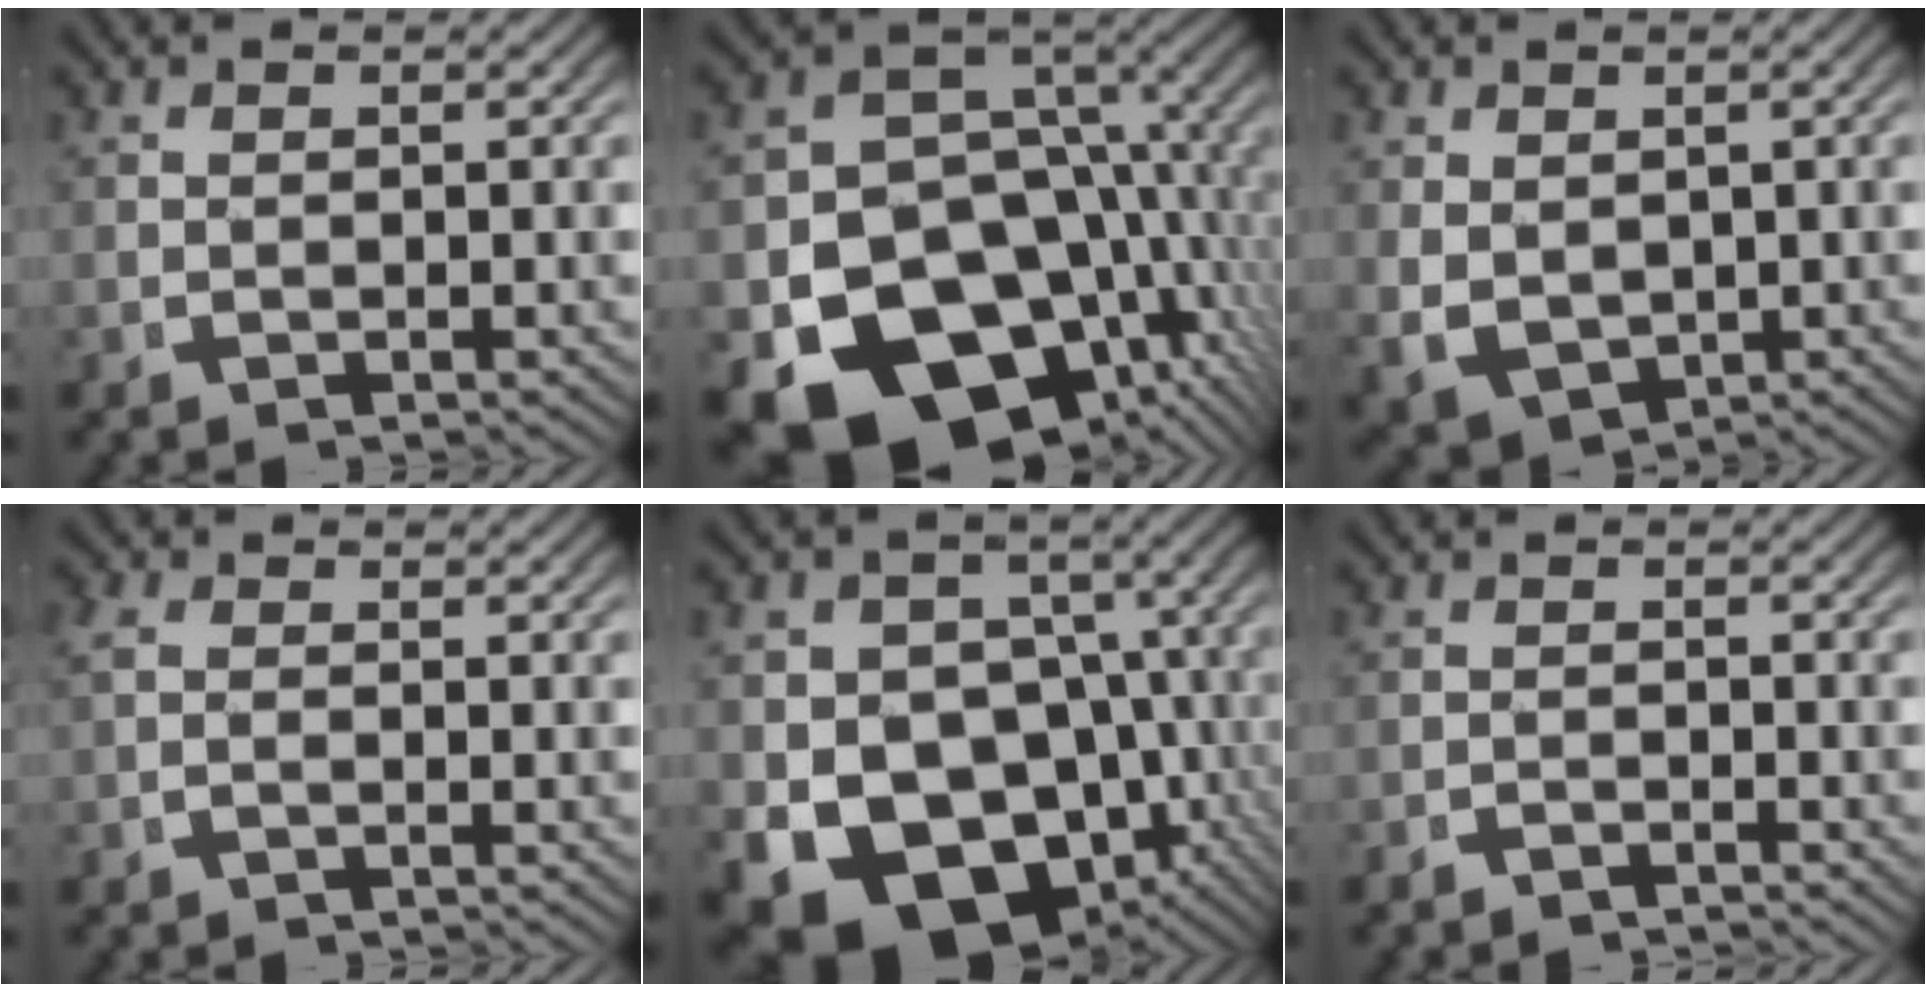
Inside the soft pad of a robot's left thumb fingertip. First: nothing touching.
{"total": 21.4, "force": [-7.6, 15.3, 13.0], "torque": [-0.271, -0.091, -0.092]}
{"total": 5.2, "force": [-1.1, 4.2, 2.9], "torque": [-0.075, -0.038, 0.010]}
{"total": 1.0, "force": [-0.2, 0.8, 0.6], "torque": [-0.022, -0.003, -0.002]}
{"total": 18.0, "force": [-5.8, 13.8, 10.1], "torque": [-0.213, -0.091, -0.064]}
{"total": 1.8, "force": [-1.8, 0.2, 0.0], "torque": [0.005, -0.008, -0.032]}